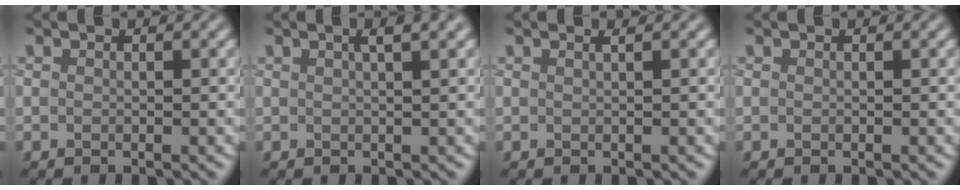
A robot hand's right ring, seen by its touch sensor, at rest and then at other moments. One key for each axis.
{"total": 2.4, "fx": 1.3, "fy": 0.6, "fz": 2.0, "tx": -0.020, "ty": 0.005, "tz": 0.011}
{"total": 0.8, "fx": 0.5, "fy": 0.3, "fz": 0.6, "tx": -0.003, "ty": 0.001, "tz": 0.004}
{"total": 0.0}